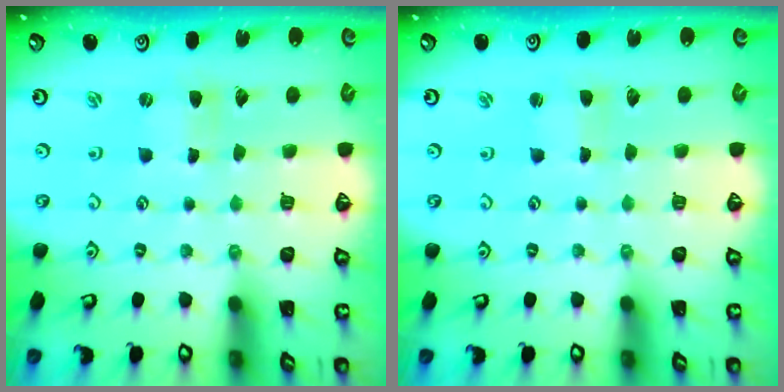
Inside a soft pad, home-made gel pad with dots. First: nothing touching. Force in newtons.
{"total": 0.8, "press": 0.8, "slide": 0.1}